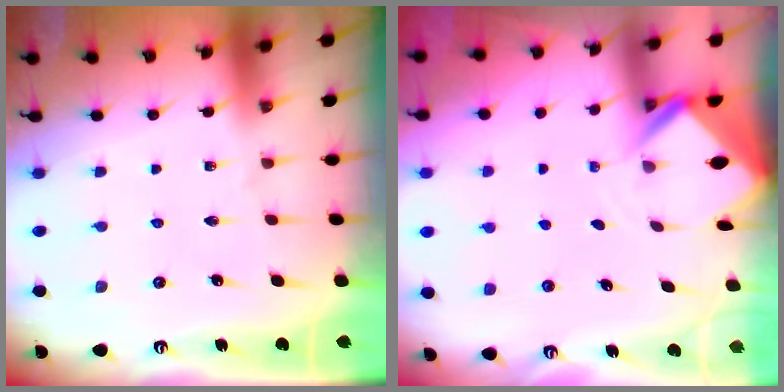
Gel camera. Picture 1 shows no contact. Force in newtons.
{"total": 2.7, "press": 2.7, "slide": 0.2}